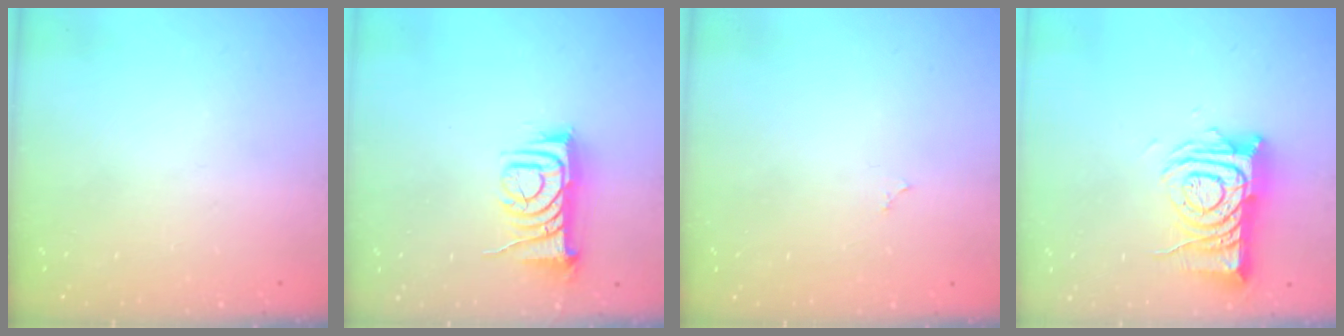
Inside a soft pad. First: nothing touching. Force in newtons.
{"total": 8.1, "press": 8.1, "slide": 0.6}
{"total": 1.8, "press": 1.8, "slide": 0.3}
{"total": 11.7, "press": 11.6, "slide": 1.0}